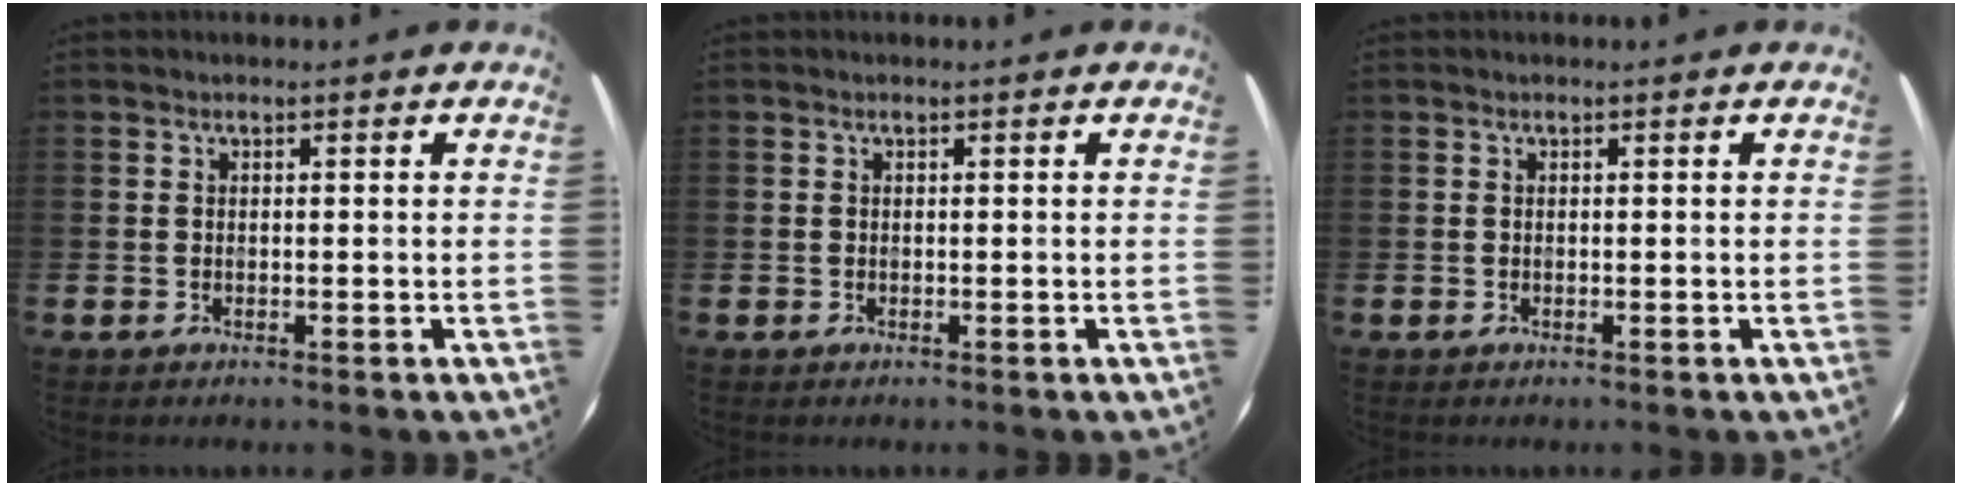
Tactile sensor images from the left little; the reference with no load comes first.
{"total": 0.0}
{"total": 0.0}